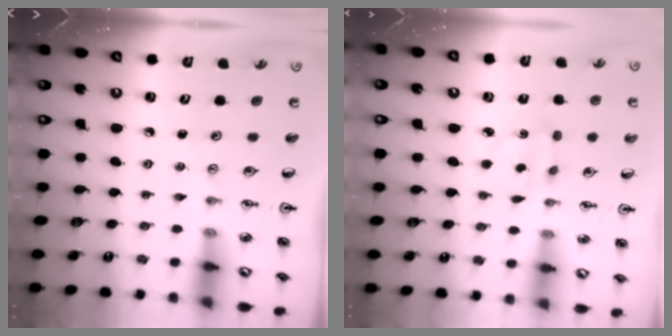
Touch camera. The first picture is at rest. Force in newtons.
{"total": 2.5, "press": 2.4, "slide": 0.6}